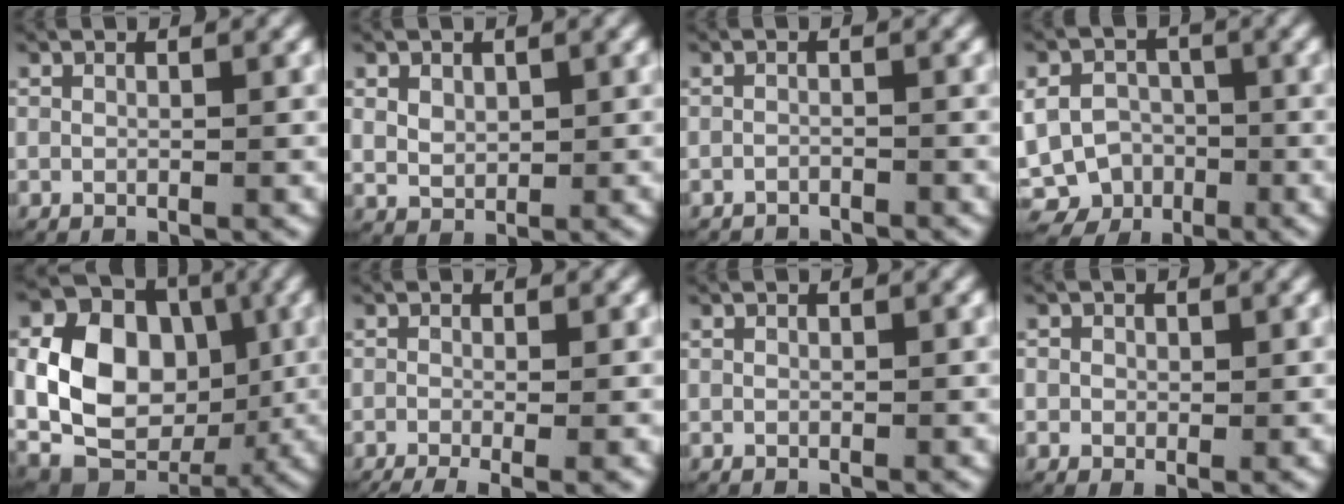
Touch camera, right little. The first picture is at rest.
{"total": 2.2, "force": [0.7, 1.8, 1.0], "torque": [-0.031, -0.009, 0.025]}
{"total": 1.5, "force": [-1.5, 0.1, 0.0], "torque": [-0.002, -0.007, -0.024]}
{"total": 12.6, "force": [-4.3, 11.4, 3.1], "torque": [-0.081, -0.052, -0.075]}
{"total": 14.1, "force": [-0.4, 11.1, 8.6], "torque": [-0.184, -0.035, 0.008]}
{"total": 3.9, "force": [-2.8, 1.1, 2.6], "torque": [-0.041, -0.018, -0.036]}
{"total": 0.0}
{"total": 1.3, "force": [0.1, 1.2, 0.4], "torque": [-0.007, -0.003, 0.001]}